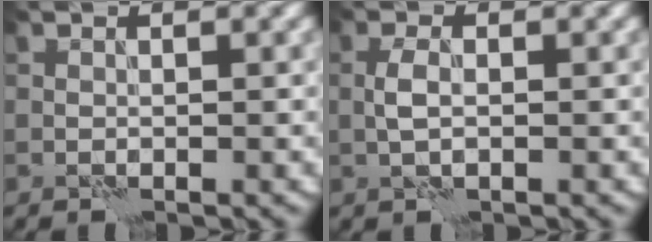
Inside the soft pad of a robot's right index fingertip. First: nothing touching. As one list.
[{"total": 1.8, "force": [-0.2, 0.8, 1.6], "torque": [-0.034, 0.005, -0.008]}]